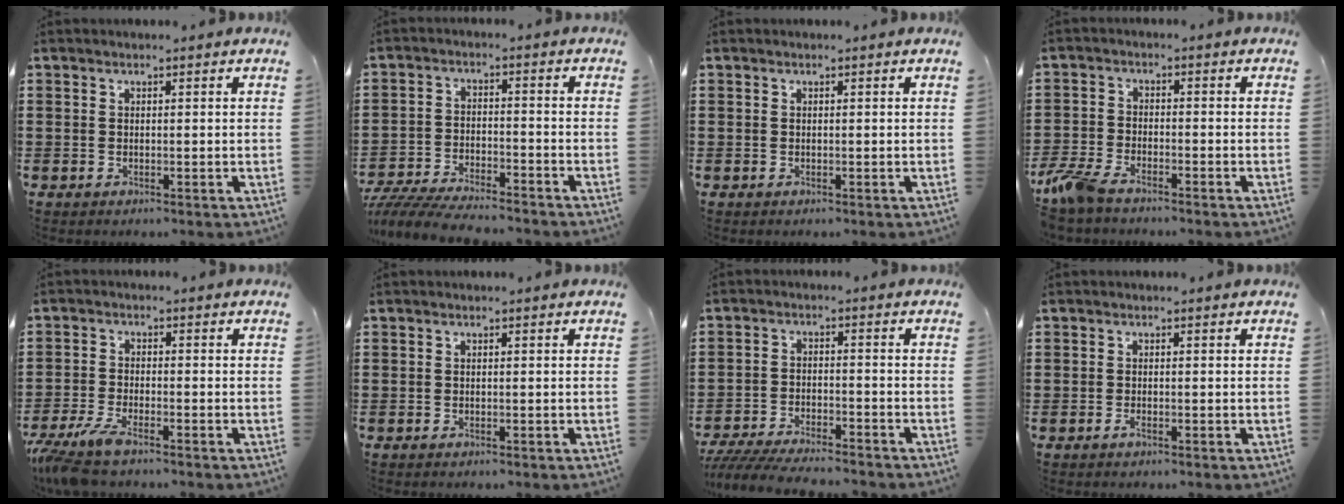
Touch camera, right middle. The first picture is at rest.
{"total": 6.3, "force": [-6.0, 0.6, 1.5], "torque": [-0.033, 0.002, -0.118]}
{"total": 0.0}
{"total": 4.8, "force": [-4.0, 1.2, 2.4], "torque": [-0.074, -0.008, -0.084]}
{"total": 4.6, "force": [-3.8, 0.3, 2.5], "torque": [-0.078, -0.021, -0.080]}
{"total": 0.0}
{"total": 5.5, "force": [-5.2, 0.4, 1.5], "torque": [-0.036, -0.007, -0.105]}
{"total": 0.9, "force": [-0.7, 0.3, 0.5], "torque": [-0.011, -0.006, -0.013]}